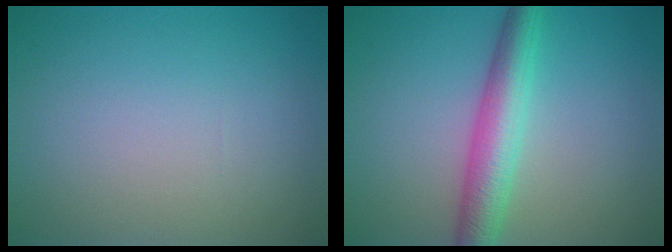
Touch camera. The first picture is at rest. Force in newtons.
{"total": 4.9, "press": 4.9, "slide": 0.1}